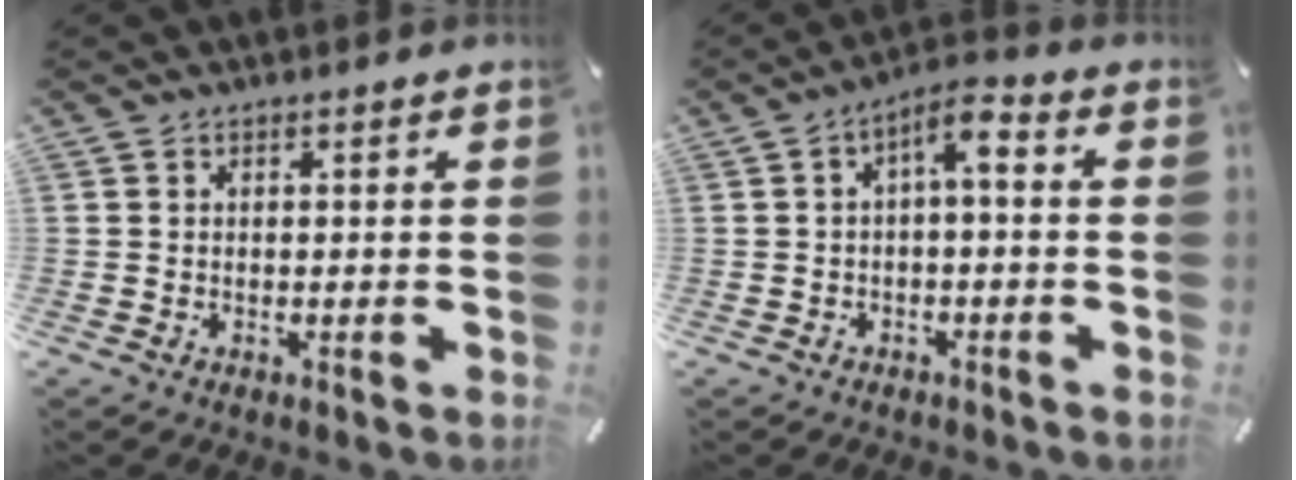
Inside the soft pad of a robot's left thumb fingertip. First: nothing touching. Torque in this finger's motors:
{"motor_torque": [0.04, 0.06, 0.38, 0.32, 0.01]}